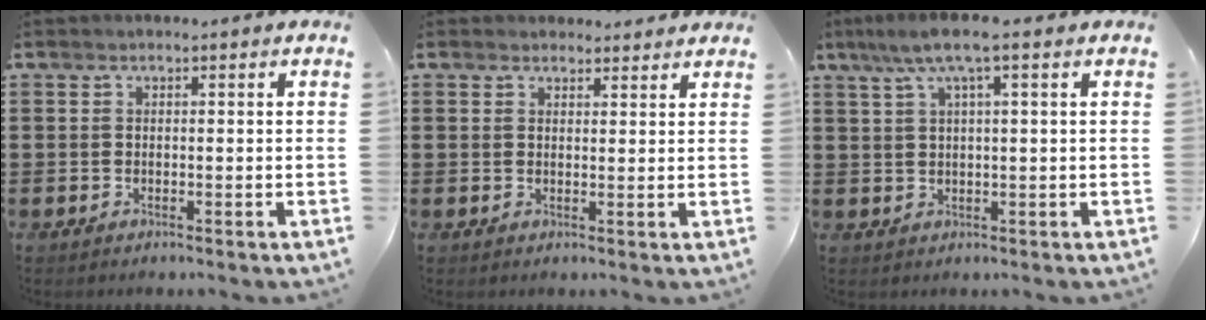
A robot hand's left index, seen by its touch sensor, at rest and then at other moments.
{"total": 2.1, "force": [2.0, 0.7, 0.1], "torque": [0.001, -0.001, 0.038]}
{"total": 5.2, "force": [2.1, 0.7, 4.7], "torque": [-0.098, 0.007, 0.034]}